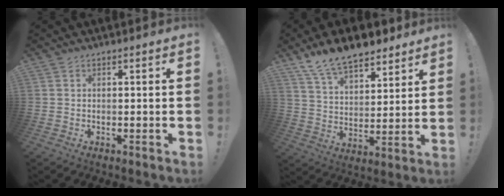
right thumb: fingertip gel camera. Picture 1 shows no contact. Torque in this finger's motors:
{"motor_torque": [0.25, 0.55, 0.27, 0.10, 0.04]}